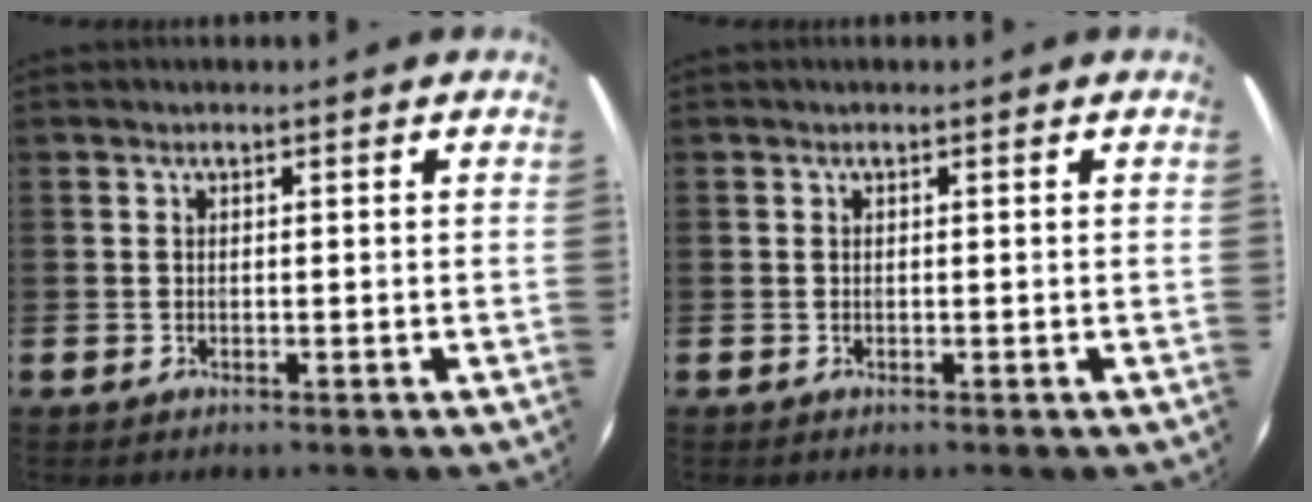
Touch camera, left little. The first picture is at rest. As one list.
[{"total": 0.0}]